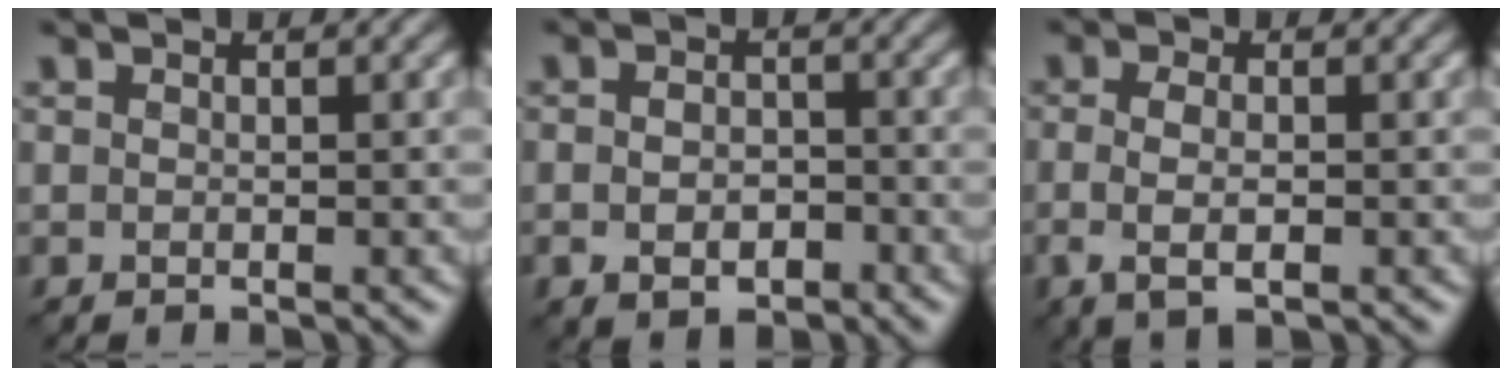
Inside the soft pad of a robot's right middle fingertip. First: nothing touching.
{"total": 2.5, "force": [-1.1, 1.6, 1.6], "torque": [-0.029, 0.001, -0.021]}
{"total": 2.4, "force": [-0.6, 1.0, 2.2], "torque": [-0.056, -0.003, -0.007]}